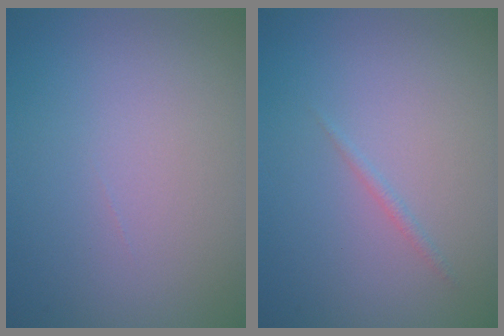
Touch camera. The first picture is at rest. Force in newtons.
{"total": 0.6, "press": 0.6, "slide": 0.1}